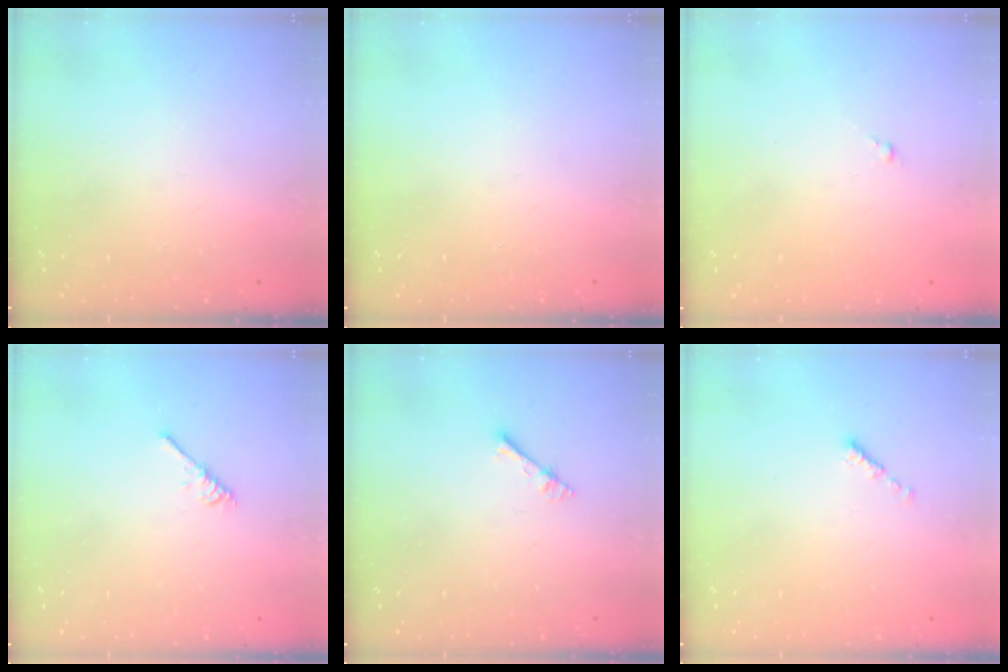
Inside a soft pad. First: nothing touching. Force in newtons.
{"total": 0.0}
{"total": 0.5, "press": 0.4, "slide": 0.4}
{"total": 2.7, "press": 2.7, "slide": 0.5}
{"total": 4.9, "press": 4.9, "slide": 0.6}
{"total": 0.0}